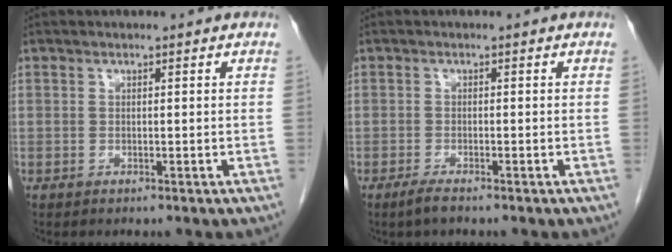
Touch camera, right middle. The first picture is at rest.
{"total": 1.9, "force": [-1.5, 0.2, 1.2], "torque": [-0.032, -0.005, -0.029]}